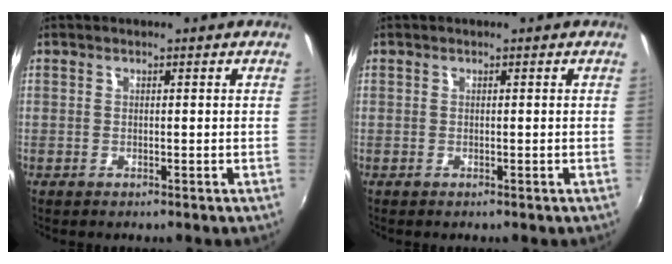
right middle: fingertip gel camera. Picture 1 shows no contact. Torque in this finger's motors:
{"motor_torque": [-0.47, 0.27, -0.03, -0.02]}